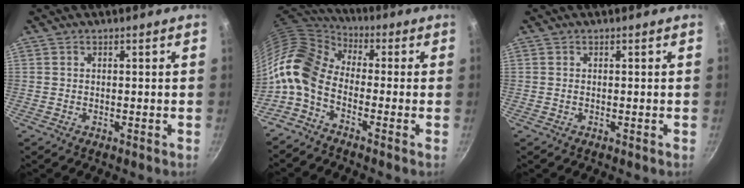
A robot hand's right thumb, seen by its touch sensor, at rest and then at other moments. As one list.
[{"total": 13.2, "force": [-2.3, 8.2, 10.0], "torque": [-0.182, 0.031, -0.069]}, {"total": 0.0}]